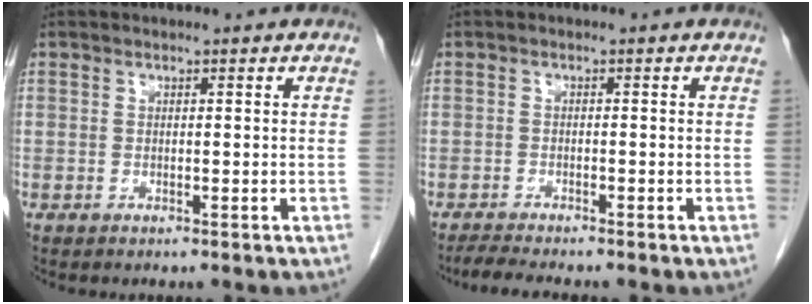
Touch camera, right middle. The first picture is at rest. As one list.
[{"total": 3.7, "force": [-3.3, -0.2, 1.7], "torque": [-0.031, -0.014, -0.055]}]